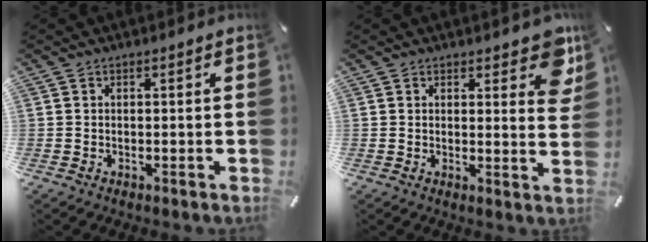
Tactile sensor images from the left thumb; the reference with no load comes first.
{"total": 7.6, "force": [4.9, 3.3, 4.8], "torque": [-0.046, -0.030, 0.080]}